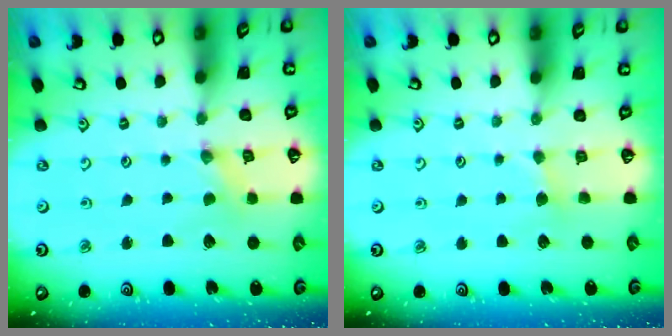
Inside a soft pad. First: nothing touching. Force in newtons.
{"total": 2.0, "press": 2.0, "slide": 0.1}